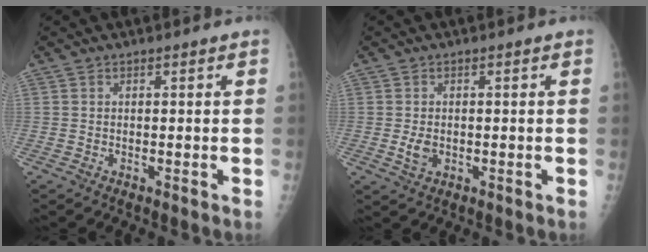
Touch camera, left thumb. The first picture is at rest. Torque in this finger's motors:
{"motor_torque": [-0.45, 0.36, 0.23, -0.13, 0.04]}